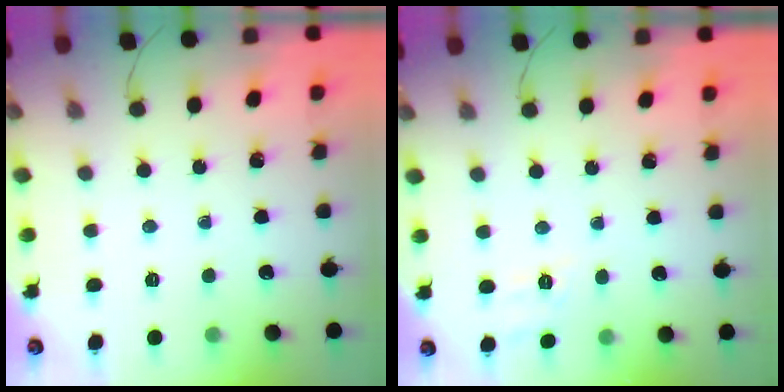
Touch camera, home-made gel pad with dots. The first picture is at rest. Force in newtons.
{"total": 3.3, "press": 2.6, "slide": 2.0}